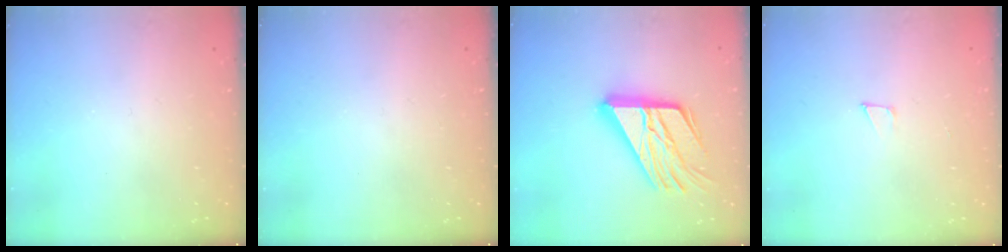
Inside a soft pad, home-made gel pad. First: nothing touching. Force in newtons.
{"total": 0.0}
{"total": 21.7, "press": 21.6, "slide": 2.2}
{"total": 3.2, "press": 3.2, "slide": 0.2}